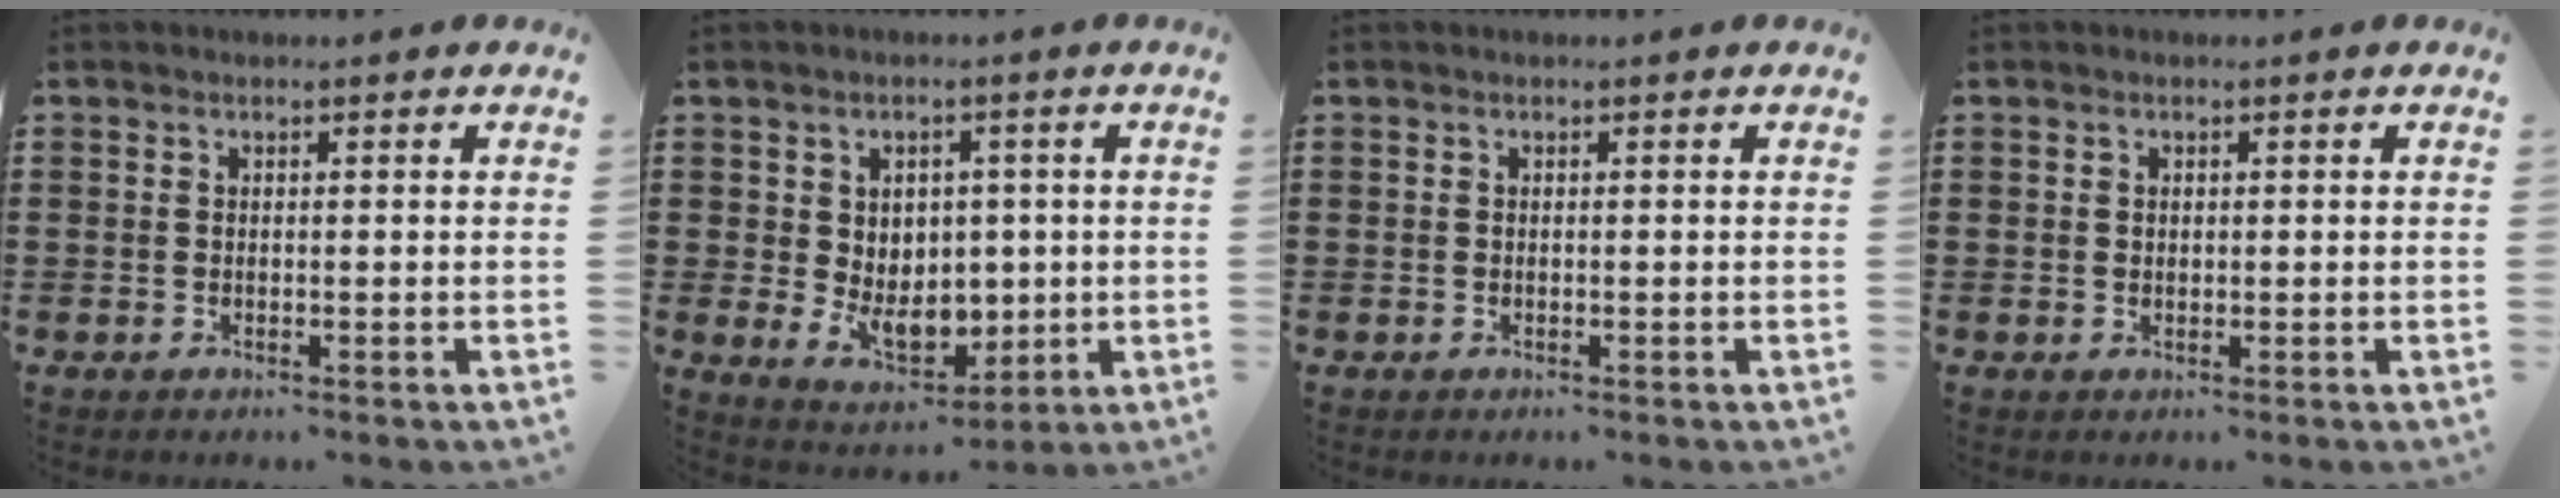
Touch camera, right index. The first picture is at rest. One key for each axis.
{"total": 6.5, "fx": 0.1, "fy": 5.4, "fz": 3.6, "tx": -0.054, "ty": 0.009, "tz": 0.004}
{"total": 0.0}
{"total": 0.6, "fx": 0.3, "fy": 0.5, "fz": 0.2, "tx": -0.006, "ty": 0.002, "tz": 0.007}